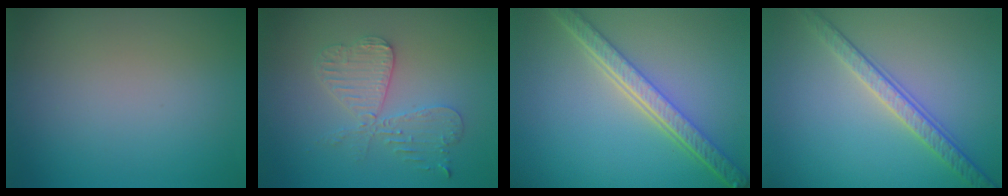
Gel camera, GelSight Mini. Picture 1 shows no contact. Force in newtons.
{"total": 4.3, "press": 3.7, "slide": 2.2}
{"total": 5.7, "press": 4.4, "slide": 3.7}
{"total": 3.6, "press": 3.3, "slide": 1.4}